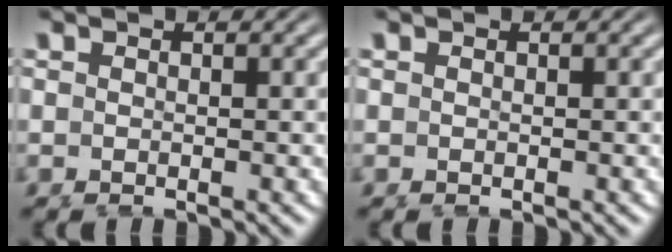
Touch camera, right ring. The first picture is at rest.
{"total": 0.0}